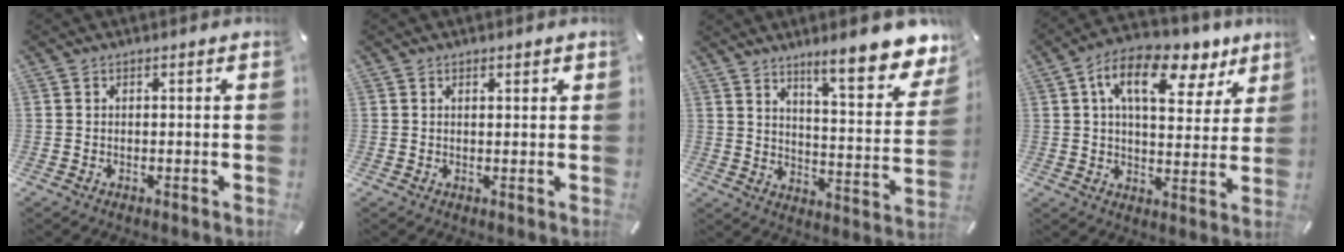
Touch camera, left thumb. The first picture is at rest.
{"total": 0.9, "force": [0.7, 0.3, 0.6], "torque": [-0.011, 0.000, 0.012]}
{"total": 14.2, "force": [11.0, 4.4, 7.9], "torque": [-0.107, -0.085, 0.185]}
{"total": 14.8, "force": [7.6, 7.5, 10.2], "torque": [-0.158, -0.032, 0.125]}